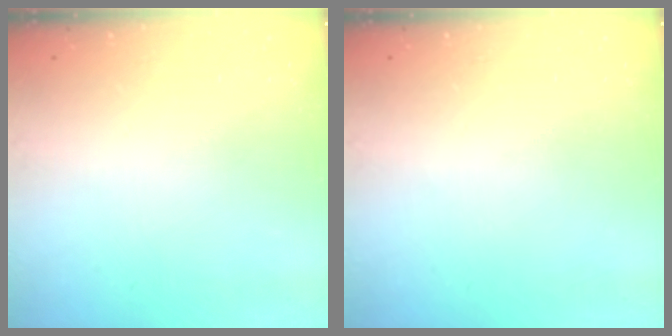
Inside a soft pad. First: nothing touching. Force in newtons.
{"total": 0.0}